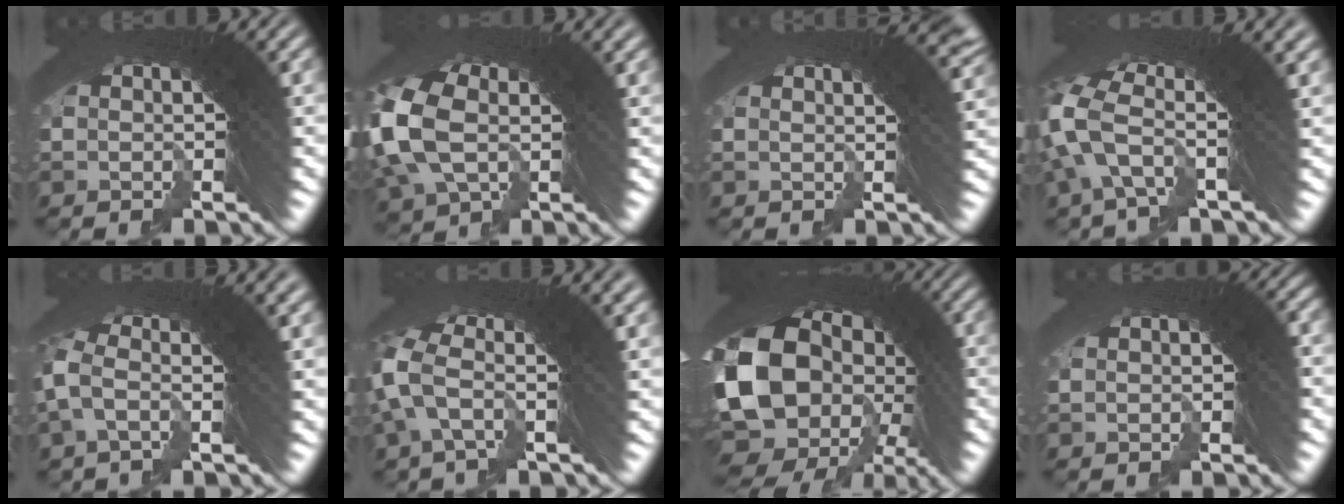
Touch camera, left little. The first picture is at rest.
{"total": 4.4, "force": [0.7, 3.0, 3.1], "torque": [-0.088, 0.004, 0.022]}
{"total": 5.9, "force": [2.9, 1.3, 5.0], "torque": [-0.034, 0.027, 0.030]}
{"total": 4.0, "force": [1.2, 1.2, 3.6], "torque": [-0.076, 0.000, 0.022]}
{"total": 2.8, "force": [0.4, 0.8, 2.6], "torque": [-0.048, 0.014, 0.000]}
{"total": 3.4, "force": [1.1, 0.6, 3.2], "torque": [-0.062, 0.009, 0.016]}
{"total": 18.7, "force": [-0.5, 13.7, 12.7], "torque": [-0.250, -0.031, -0.004]}
{"total": 1.1, "force": [-0.6, 0.9, 0.2], "torque": [0.017, 0.006, -0.015]}